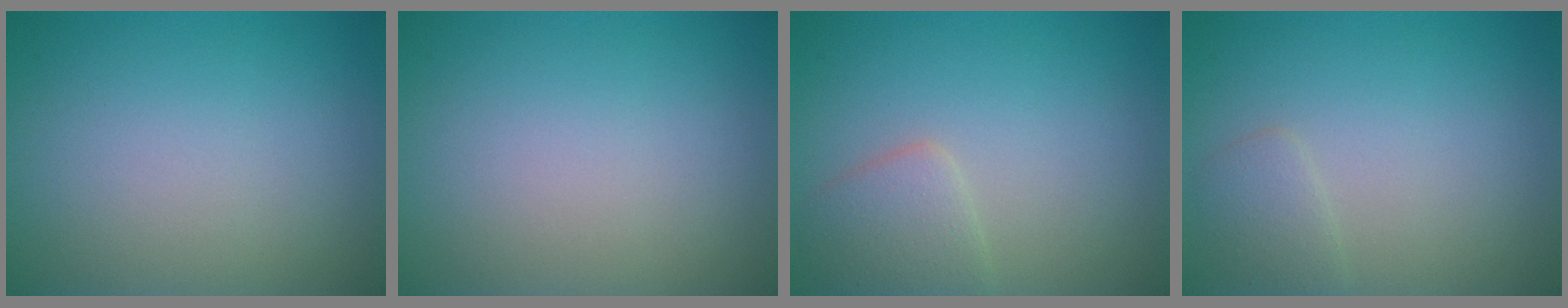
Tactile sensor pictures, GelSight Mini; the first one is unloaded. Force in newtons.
{"total": 0.0}
{"total": 2.5, "press": 2.5, "slide": 0.1}
{"total": 1.4, "press": 1.4, "slide": 0.1}